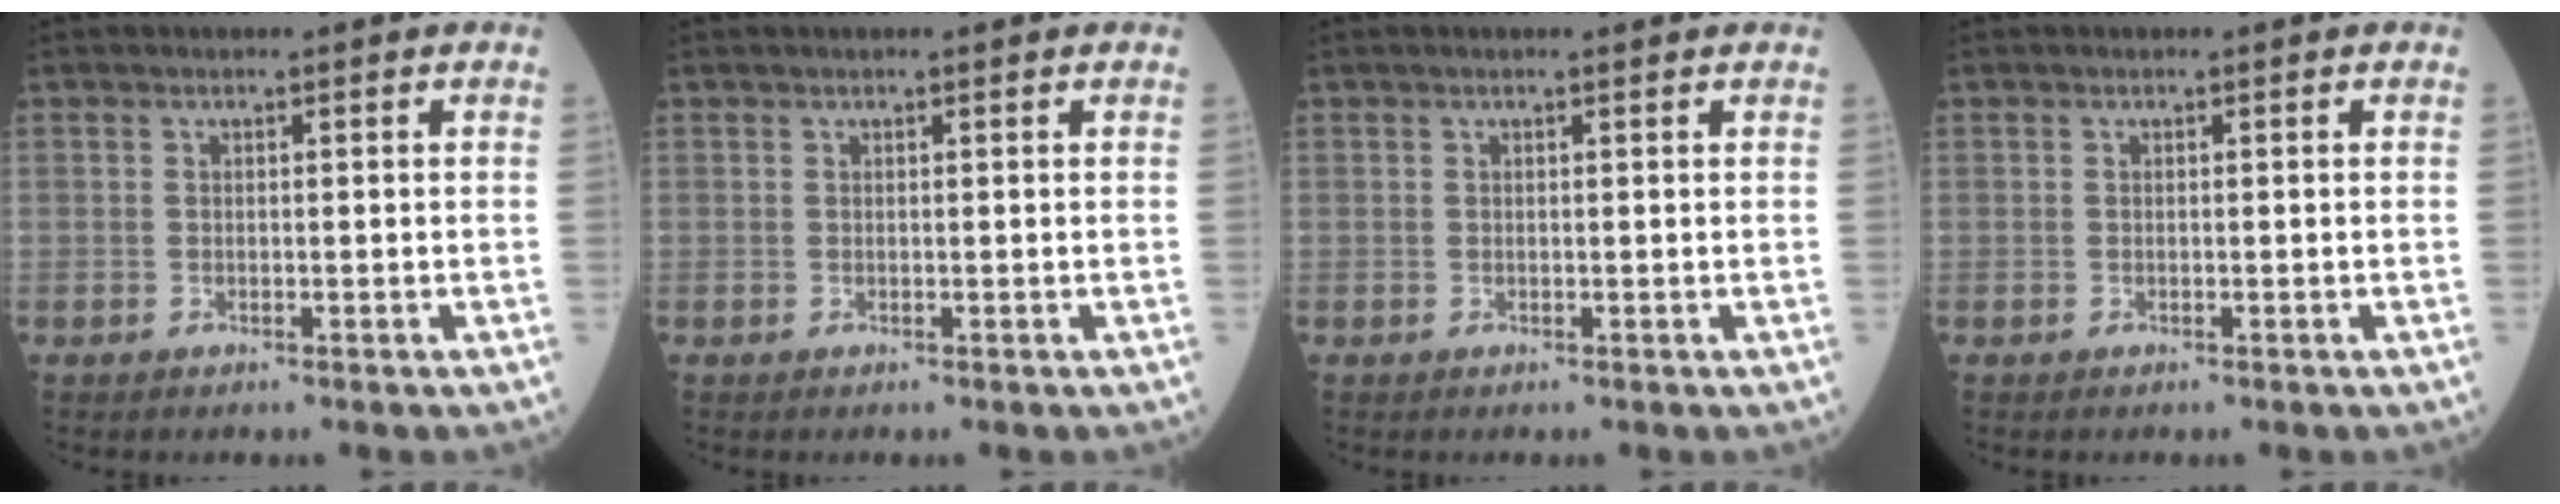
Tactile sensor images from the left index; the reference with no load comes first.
{"total": 1.0, "force": [0.9, 0.1, 0.5], "torque": [-0.008, 0.013, 0.015]}
{"total": 1.2, "force": [1.0, -0.1, 0.6], "torque": [-0.011, 0.009, 0.017]}
{"total": 0.0}